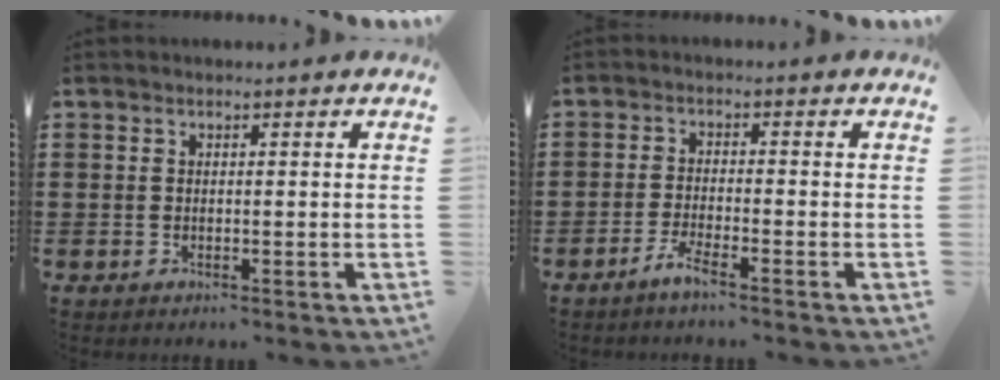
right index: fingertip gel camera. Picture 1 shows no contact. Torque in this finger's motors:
{"motor_torque": [0.35, 0.60, 0.05, 0.02]}